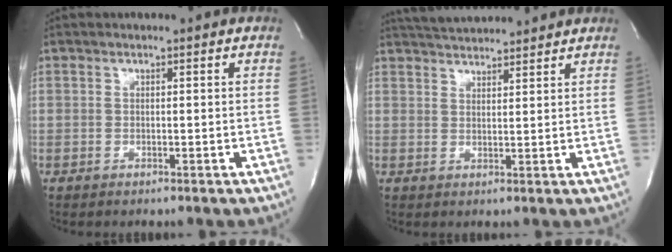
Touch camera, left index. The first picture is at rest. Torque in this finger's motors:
{"motor_torque": [-0.31, -0.36, 0.05, 0.06]}